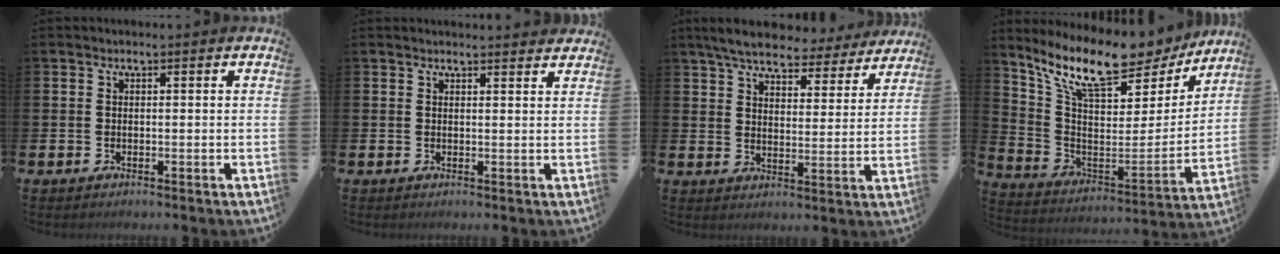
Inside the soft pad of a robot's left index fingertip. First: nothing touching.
{"total": 1.5, "force": [1.5, 0.1, 0.0], "torque": [0.008, -0.010, 0.026]}
{"total": 6.5, "force": [6.0, 1.3, 1.9], "torque": [-0.060, -0.034, 0.104]}
{"total": 11.9, "force": [9.9, 3.5, 5.7], "torque": [-0.154, -0.064, 0.171]}